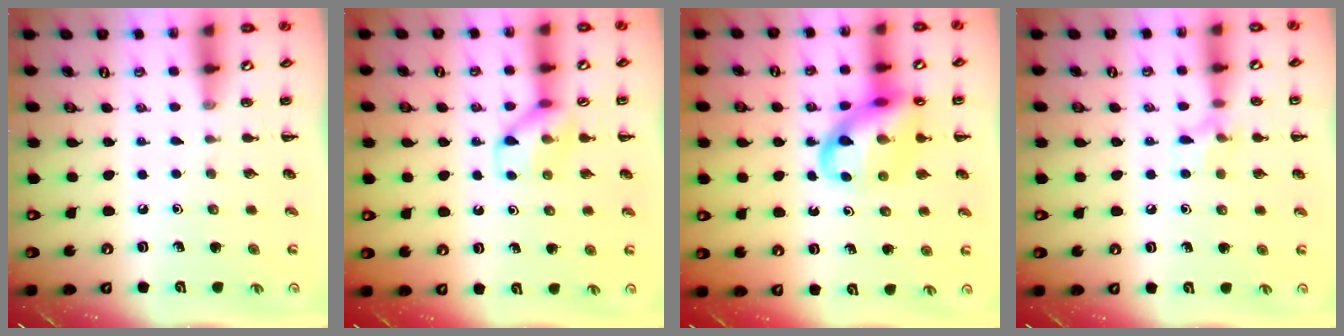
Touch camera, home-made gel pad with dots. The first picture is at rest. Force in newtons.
{"total": 9.6, "press": 9.6, "slide": 0.7}
{"total": 15.2, "press": 15.0, "slide": 2.6}
{"total": 7.0, "press": 6.8, "slide": 1.8}